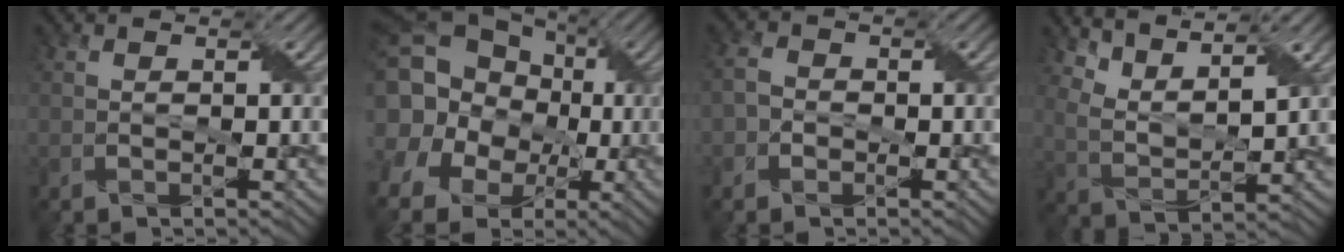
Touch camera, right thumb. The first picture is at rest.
{"total": 20.4, "force": [-1.6, 17.9, 9.8], "torque": [-0.247, 0.003, -0.068]}
{"total": 2.5, "force": [-0.8, 2.2, 0.8], "torque": [-0.019, 0.004, -0.025]}
{"total": 9.3, "force": [7.2, 2.4, 5.3], "torque": [-0.112, 0.000, 0.115]}